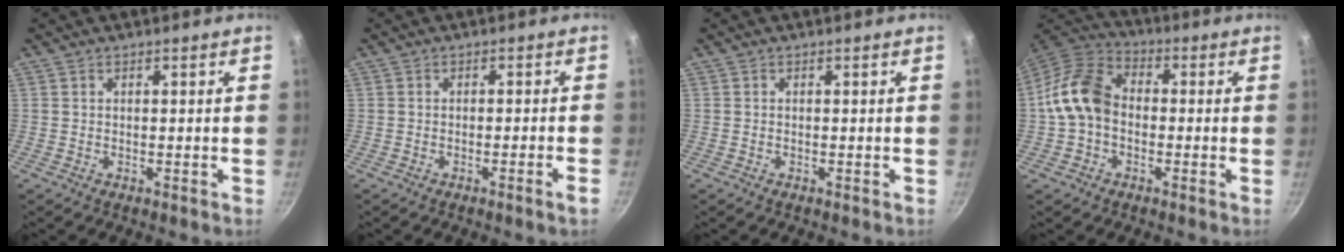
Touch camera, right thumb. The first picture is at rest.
{"total": 2.2, "force": [-1.3, -0.3, 1.8], "torque": [-0.029, 0.012, -0.016]}
{"total": 0.0}
{"total": 11.1, "force": [-1.1, 8.2, 7.4], "torque": [-0.115, 0.034, -0.042]}